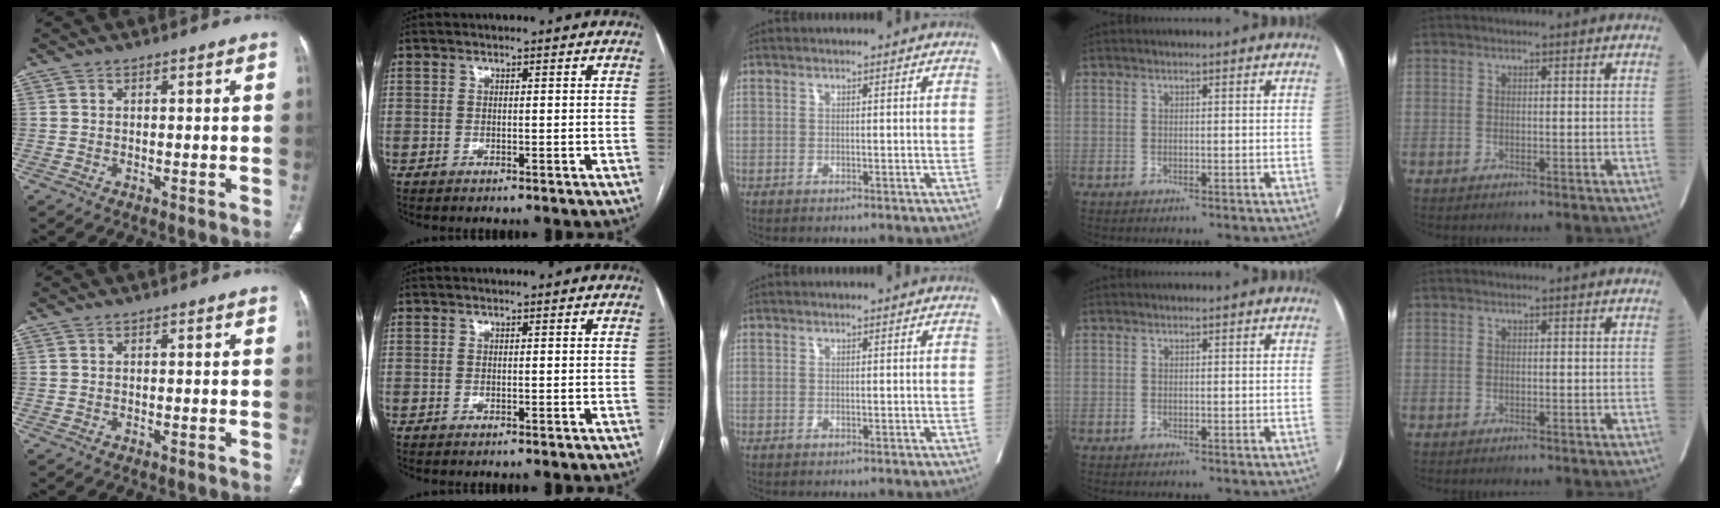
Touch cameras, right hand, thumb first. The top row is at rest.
{}